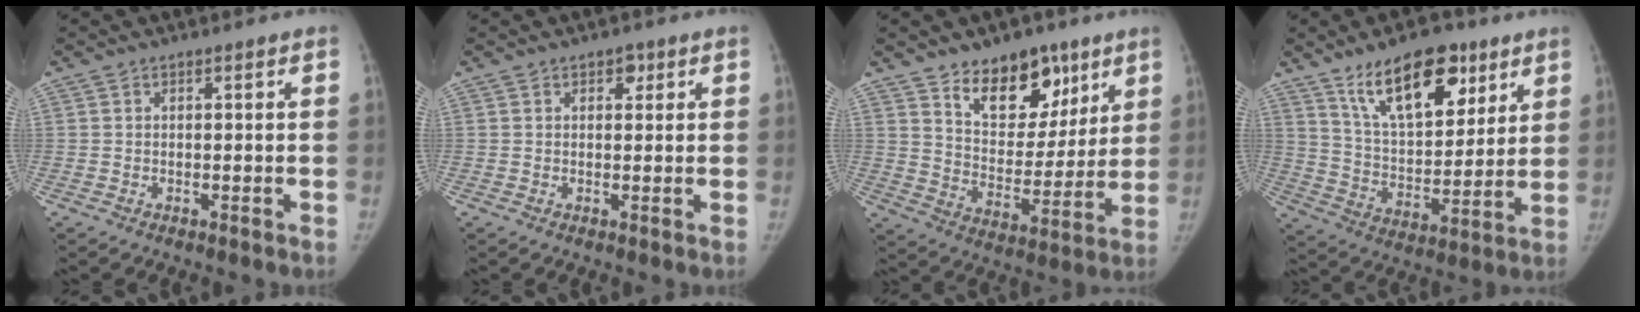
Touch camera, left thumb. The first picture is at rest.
{"total": 1.8, "force": [0.9, 1.2, 0.9], "torque": [0.001, -0.001, 0.009]}
{"total": 15.2, "force": [9.9, 8.9, 7.5], "torque": [-0.058, -0.062, 0.167]}
{"total": 18.0, "force": [10.8, 8.6, 11.6], "torque": [-0.138, -0.053, 0.189]}